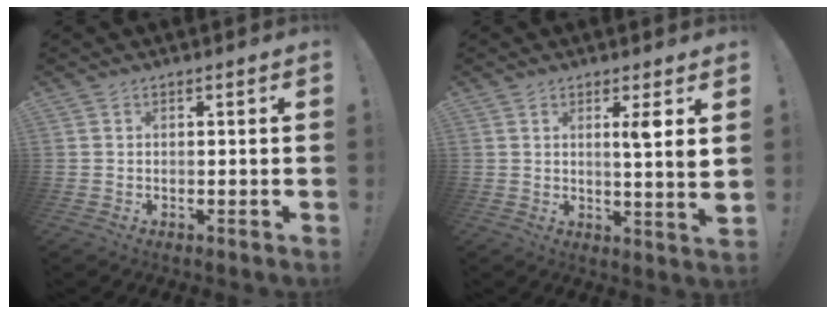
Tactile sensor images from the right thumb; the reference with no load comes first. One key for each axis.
{"total": 5.6, "fx": 2.2, "fy": -0.8, "fz": 5.1, "tx": -0.071, "ty": -0.021, "tz": 0.026}